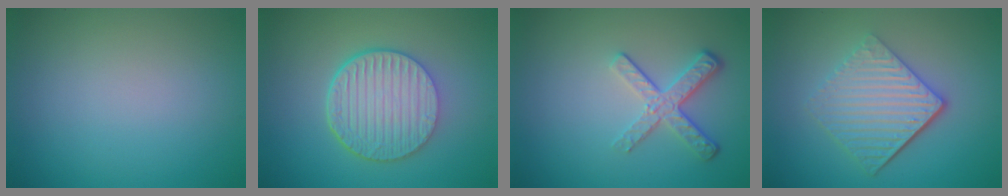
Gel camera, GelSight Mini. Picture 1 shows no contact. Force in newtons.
{"total": 6.5, "press": 4.8, "slide": 4.5}
{"total": 3.4, "press": 2.6, "slide": 2.2}
{"total": 5.5, "press": 3.9, "slide": 3.8}